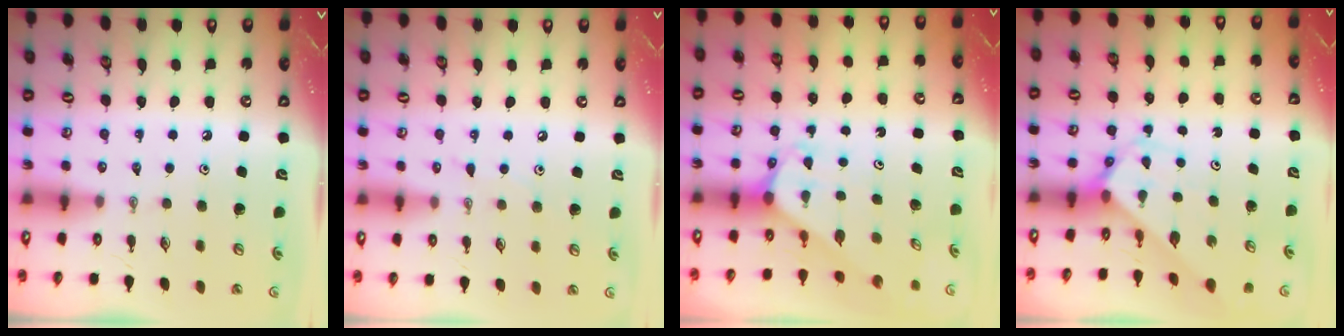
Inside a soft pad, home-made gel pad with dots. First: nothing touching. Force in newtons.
{"total": 3.8, "press": 3.8, "slide": 0.6}
{"total": 2.0, "press": 2.0, "slide": 0.1}
{"total": 2.8, "press": 2.8, "slide": 0.2}